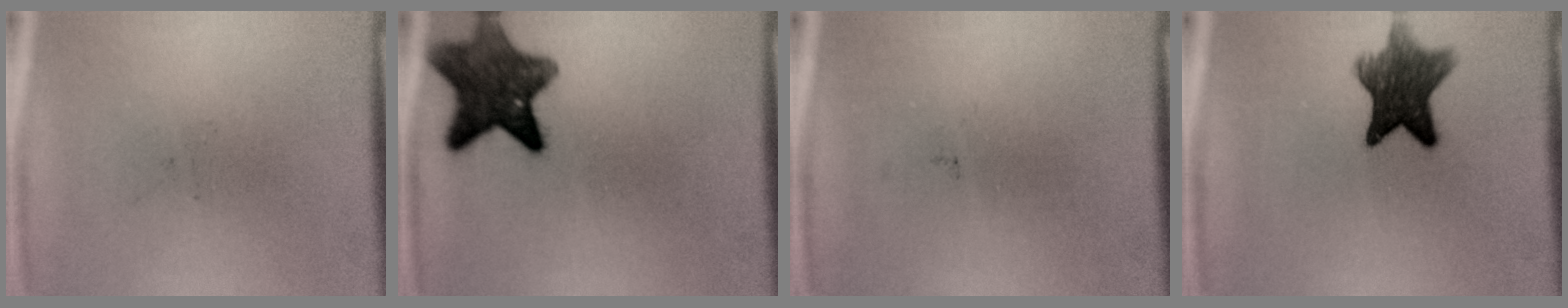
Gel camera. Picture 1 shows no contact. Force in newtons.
{"total": 9.7}
{"total": 0.0}
{"total": 9.1}